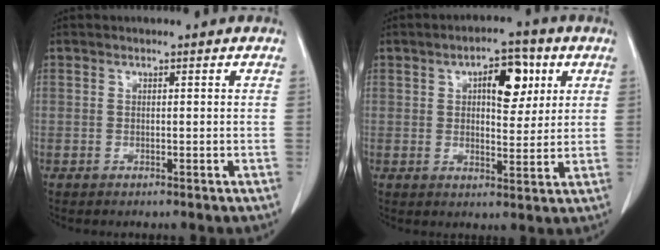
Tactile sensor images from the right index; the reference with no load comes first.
{"total": 8.6, "force": [3.0, 3.9, 7.0], "torque": [-0.105, 0.018, 0.049]}